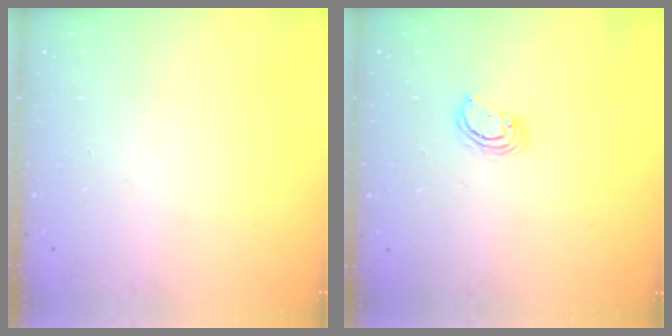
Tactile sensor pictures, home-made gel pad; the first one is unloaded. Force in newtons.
{"total": 3.1, "press": 3.1, "slide": 0.3}